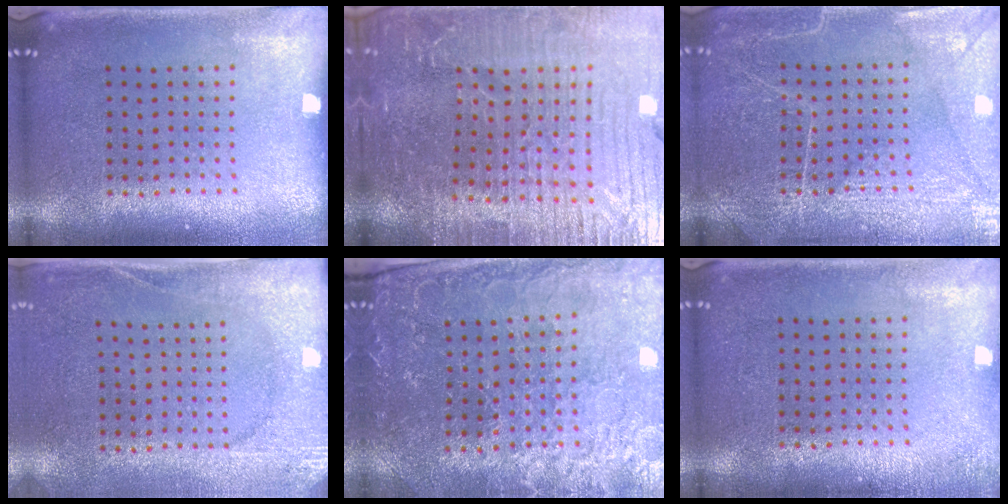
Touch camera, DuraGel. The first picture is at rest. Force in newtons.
{"total": 5.4, "press": 5.0, "slide": 2.1}
{"total": 5.3, "press": 5.2, "slide": 0.6}
{"total": 2.7, "press": 2.3, "slide": 1.3}
{"total": 1.7, "press": 1.7, "slide": 0.3}
{"total": 1.0, "press": 1.0, "slide": 0.3}